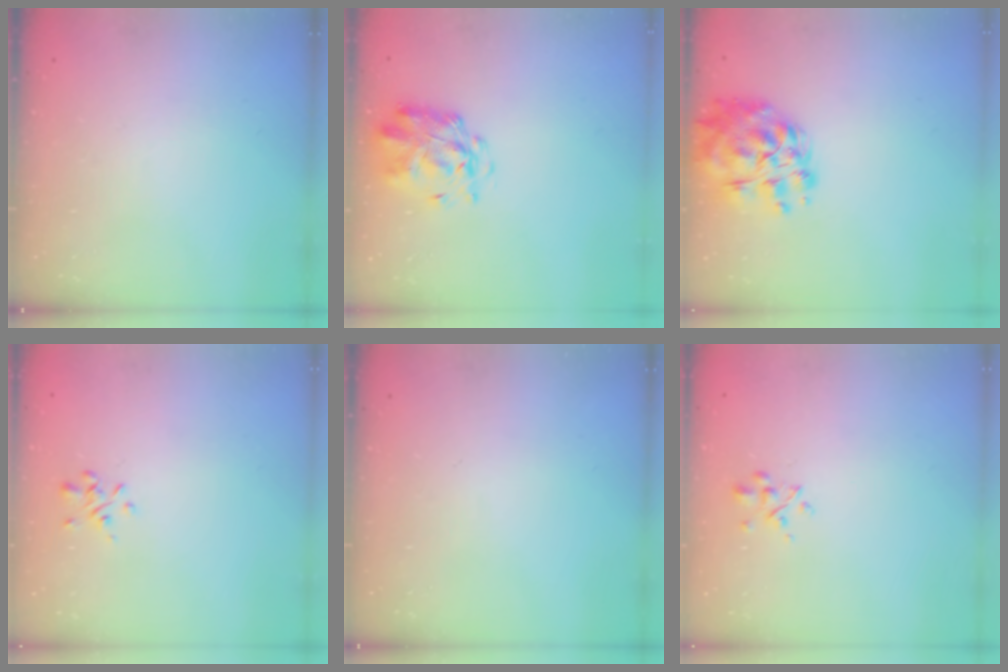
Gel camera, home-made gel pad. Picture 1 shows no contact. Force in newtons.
{"total": 2.9, "press": 2.8, "slide": 0.7}
{"total": 14.2, "press": 13.6, "slide": 4.2}
{"total": 0.9, "press": 0.7, "slide": 0.5}
{"total": 0.0}
{"total": 2.7, "press": 2.6, "slide": 0.9}